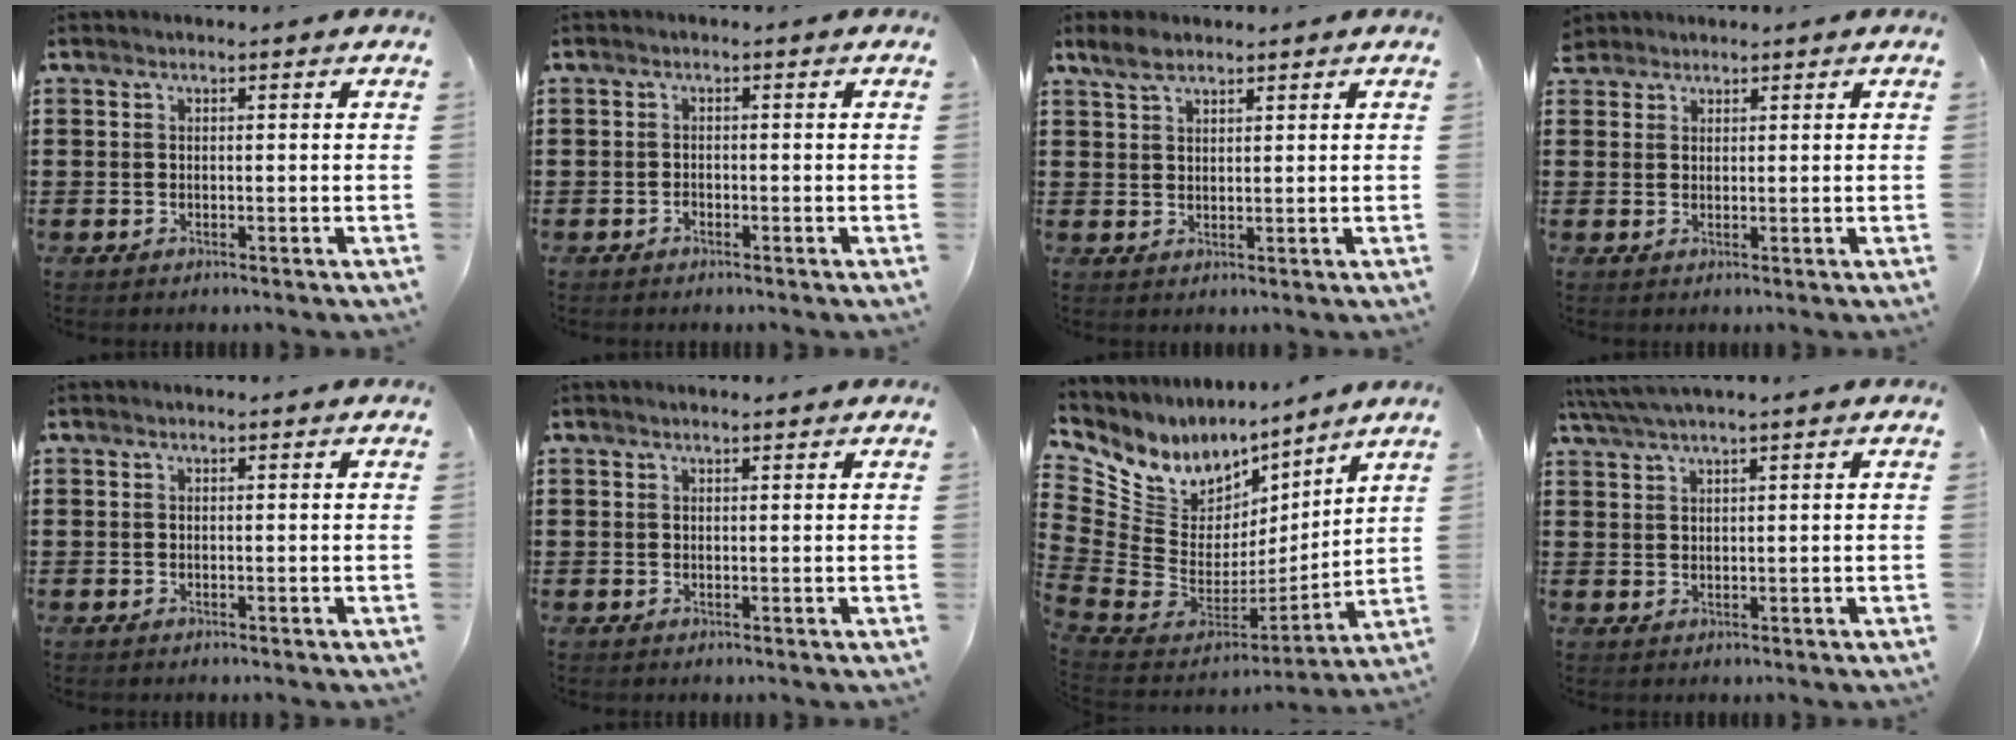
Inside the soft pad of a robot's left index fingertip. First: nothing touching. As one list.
[{"total": 0.6, "force": [-0.4, 0.3, 0.2], "torque": [-0.008, 0.000, -0.009]}, {"total": 3.2, "force": [2.5, 1.4, 1.5], "torque": [-0.035, 0.007, 0.047]}, {"total": 1.8, "force": [1.5, 0.9, -0.1], "torque": [-0.003, 0.005, 0.031]}, {"total": 0.0}, {"total": 0.8, "force": [0.7, 0.0, 0.3], "torque": [-0.007, -0.001, 0.015]}, {"total": 8.0, "force": [5.1, 5.8, 2.0], "torque": [-0.096, -0.051, 0.093]}, {"total": 2.8, "force": [2.3, -0.3, 1.6], "torque": [-0.036, 0.002, 0.042]}]